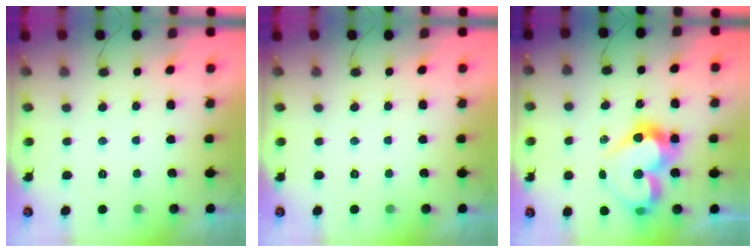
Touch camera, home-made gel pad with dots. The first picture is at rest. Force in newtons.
{"total": 0.0}
{"total": 16.7, "press": 16.4, "slide": 3.3}